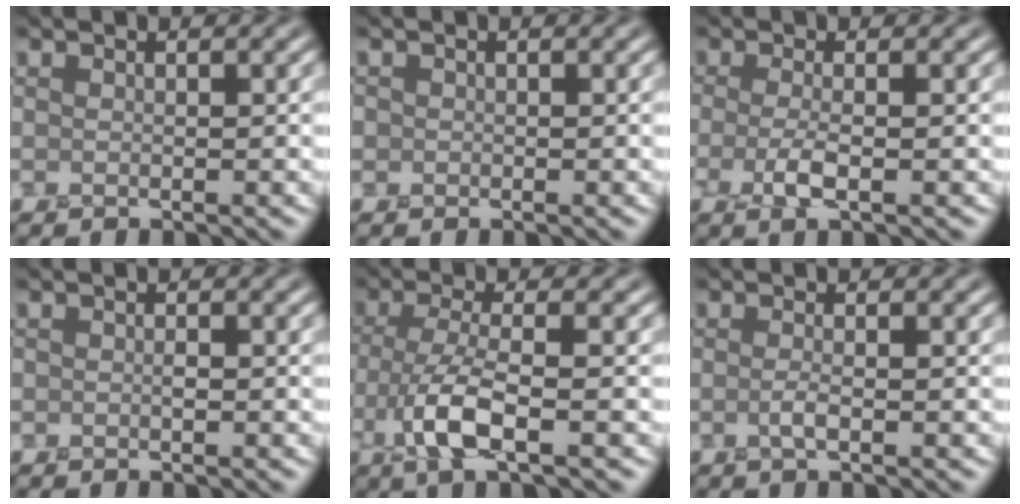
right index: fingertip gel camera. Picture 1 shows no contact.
{"total": 0.6, "force": [-0.2, 0.4, -0.5], "torque": [0.008, 0.003, -0.002]}
{"total": 2.2, "force": [-0.7, 0.6, 2.0], "torque": [-0.051, -0.003, -0.017]}
{"total": 0.0}
{"total": 4.5, "force": [-1.6, 1.4, 3.9], "torque": [-0.093, 0.003, -0.035]}
{"total": 1.1, "force": [-0.2, 0.4, 1.0], "torque": [-0.018, 0.003, -0.008]}